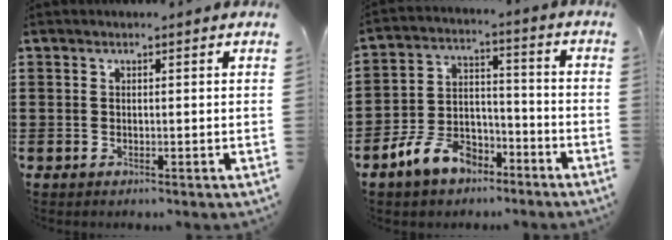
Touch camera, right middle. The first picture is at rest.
{"total": 8.5, "force": [-6.5, 4.3, 3.3], "torque": [-0.076, 0.027, -0.129]}